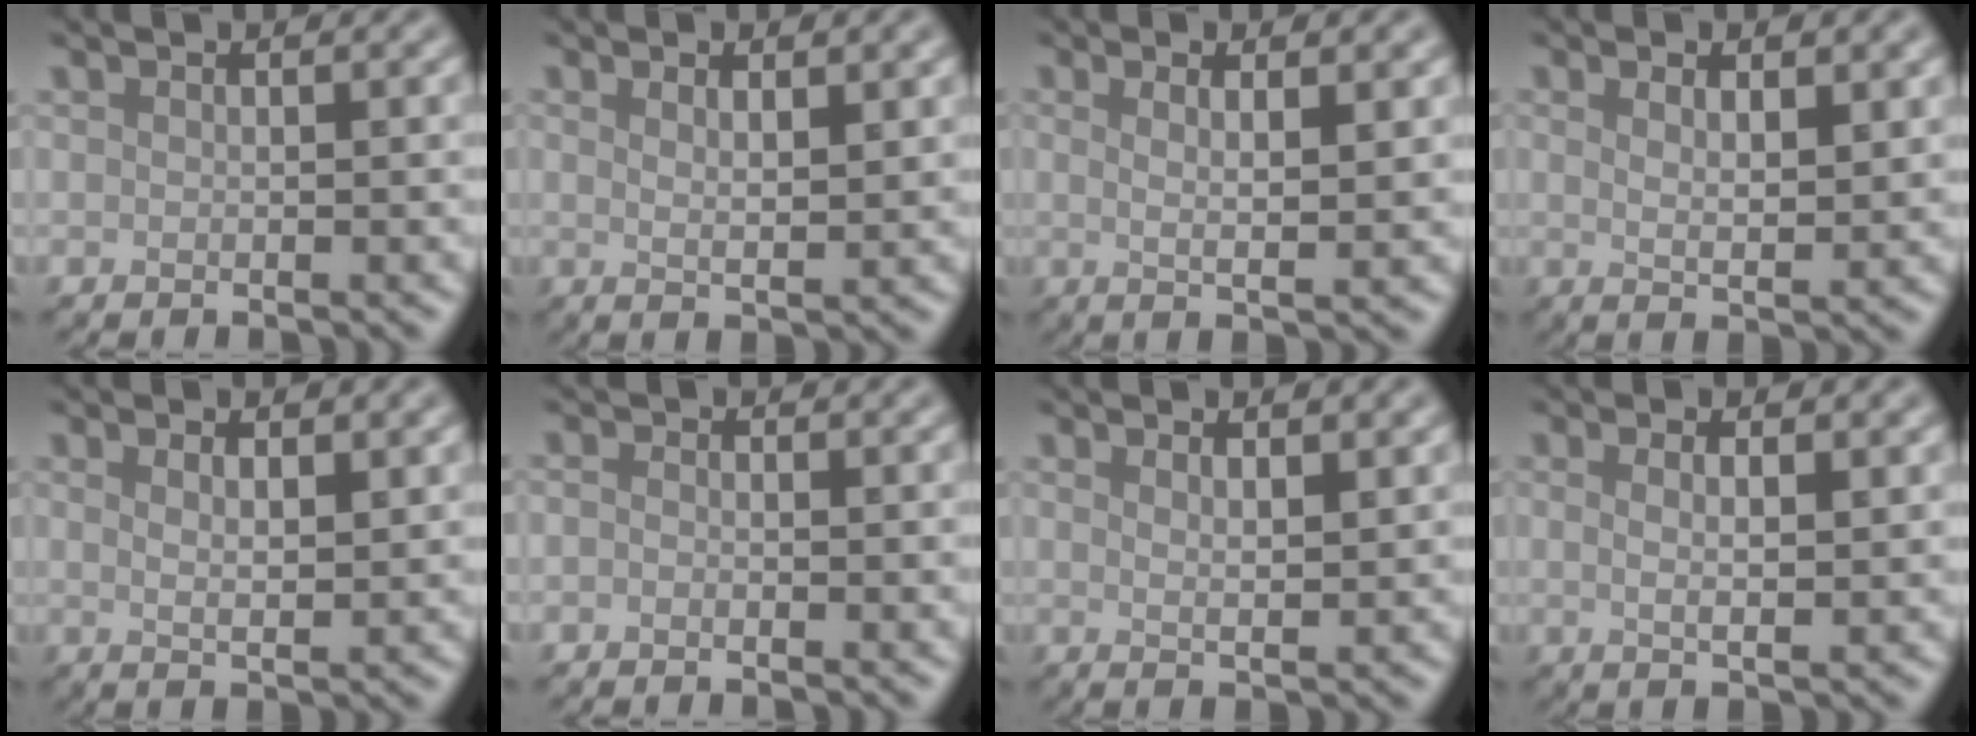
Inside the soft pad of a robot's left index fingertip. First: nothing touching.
{"total": 2.7, "force": [1.2, 0.7, 2.3], "torque": [-0.031, -0.002, 0.020]}
{"total": 3.9, "force": [1.2, 0.9, 3.6], "torque": [-0.051, -0.001, 0.008]}
{"total": 3.7, "force": [1.5, 1.0, 3.2], "torque": [-0.047, -0.004, 0.023]}
{"total": 2.9, "force": [1.2, 0.9, 2.5], "torque": [-0.034, 0.000, 0.017]}
{"total": 0.9, "force": [-0.3, 0.6, 0.6], "torque": [-0.010, -0.003, -0.010]}
{"total": 2.4, "force": [1.1, 0.6, 2.0], "torque": [-0.027, 0.000, 0.016]}
{"total": 3.2, "force": [1.0, 0.9, 2.9], "torque": [-0.030, -0.003, 0.006]}